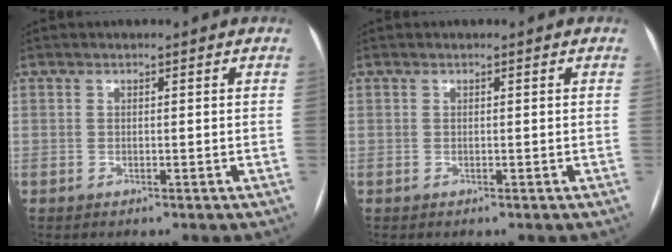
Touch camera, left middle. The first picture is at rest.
{"total": 0.0}